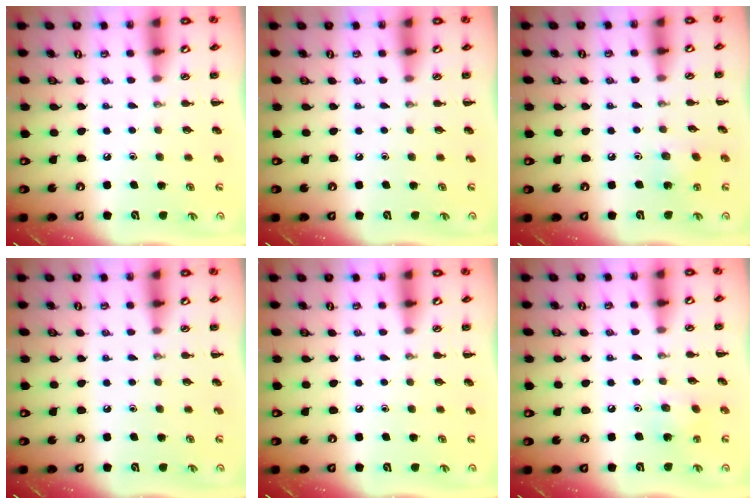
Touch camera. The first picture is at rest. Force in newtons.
{"total": 0.0}
{"total": 4.4, "press": 4.2, "slide": 1.2}
{"total": 0.0}
{"total": 0.0}
{"total": 4.5, "press": 4.5, "slide": 0.5}